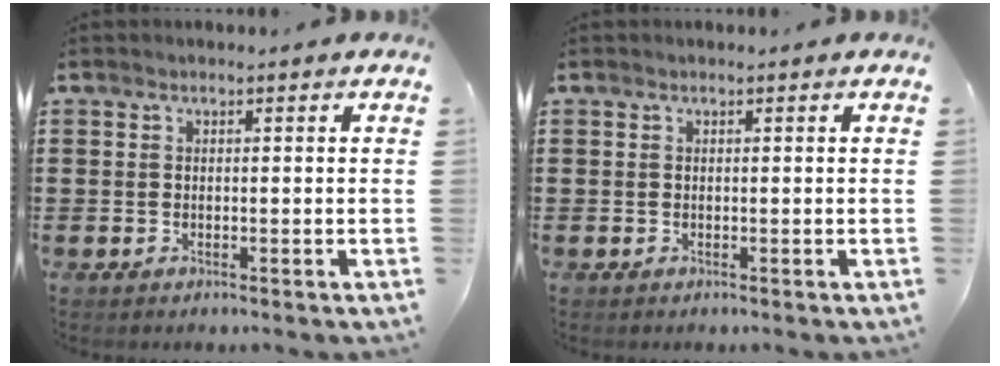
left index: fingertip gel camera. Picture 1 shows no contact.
{"total": 0.0}